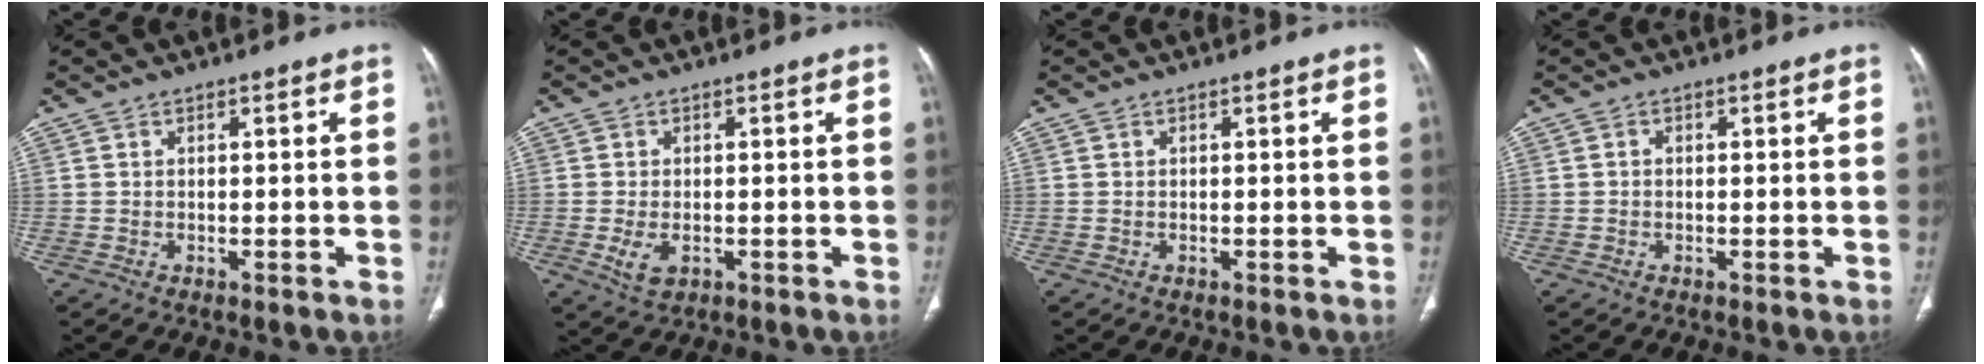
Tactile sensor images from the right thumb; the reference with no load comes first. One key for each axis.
{"total": 3.8, "fx": -1.0, "fy": 2.3, "fz": 2.9, "tx": -0.058, "ty": -0.004, "tz": -0.012}
{"total": 0.0}
{"total": 0.5, "fx": -0.1, "fy": 0.5, "fz": 0.2, "tx": -0.003, "ty": 0.002, "tz": -0.005}